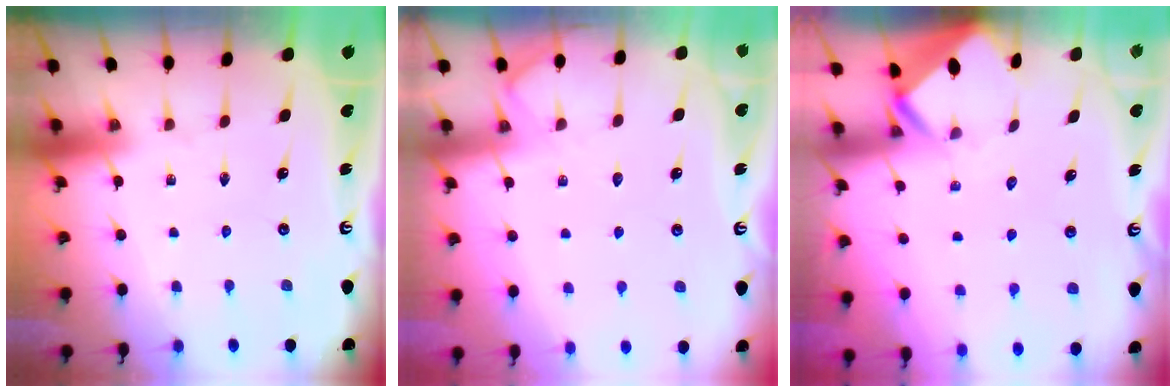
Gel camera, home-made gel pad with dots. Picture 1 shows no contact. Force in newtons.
{"total": 4.3, "press": 4.2, "slide": 0.4}
{"total": 2.6, "press": 2.6, "slide": 0.1}